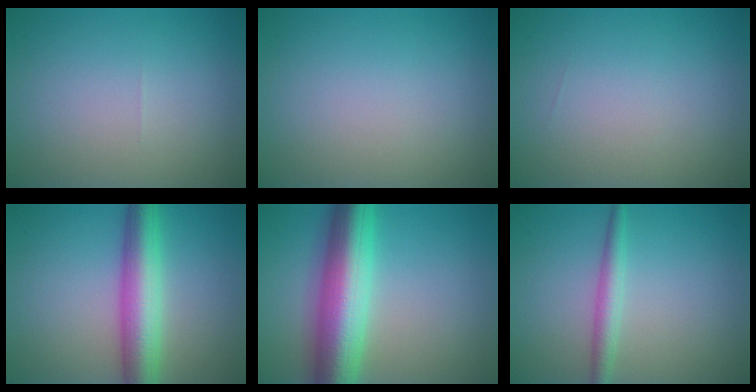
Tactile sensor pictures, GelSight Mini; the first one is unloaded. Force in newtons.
{"total": 0.0}
{"total": 0.0}
{"total": 6.5, "press": 6.5, "slide": 0.2}
{"total": 10.1, "press": 10.1, "slide": 0.2}
{"total": 2.2, "press": 2.2, "slide": 0.0}